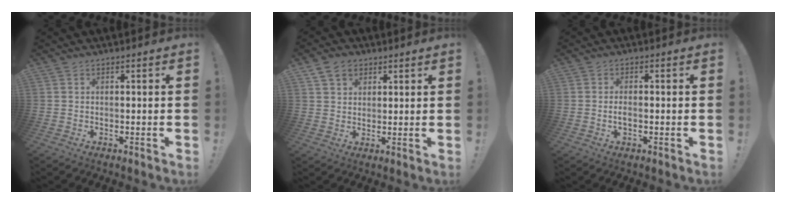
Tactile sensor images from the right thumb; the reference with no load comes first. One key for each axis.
{"total": 5.9, "fx": 3.4, "fy": 4.2, "fz": 2.2, "tx": -0.035, "ty": -0.006, "tz": 0.065}
{"total": 2.1, "fx": -0.6, "fy": 0.9, "fz": 1.9, "tx": -0.035, "ty": 0.004, "tz": -0.010}